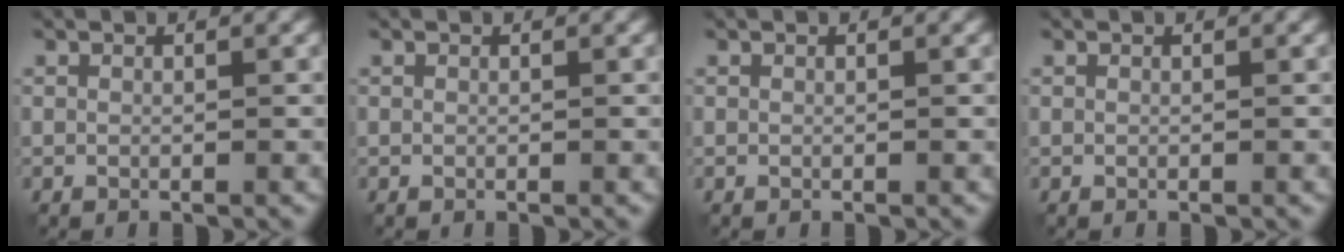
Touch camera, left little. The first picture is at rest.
{"total": 0.0}
{"total": 0.0}
{"total": 0.0}